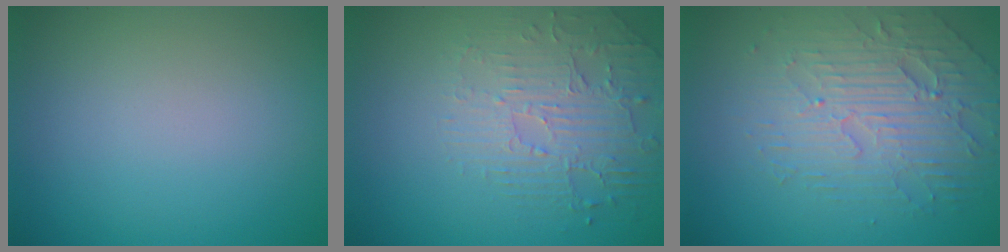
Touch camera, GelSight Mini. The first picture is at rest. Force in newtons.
{"total": 2.6, "press": 2.1, "slide": 1.5}
{"total": 4.5, "press": 3.9, "slide": 2.2}